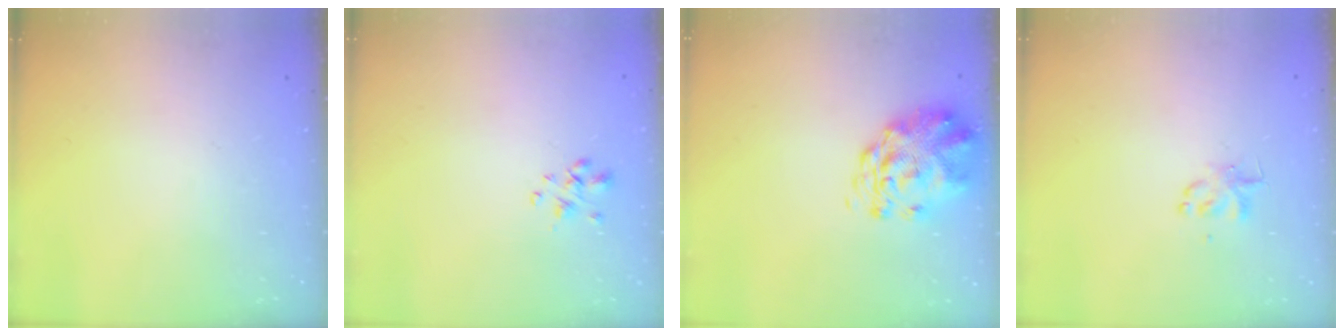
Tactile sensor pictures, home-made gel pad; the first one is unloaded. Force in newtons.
{"total": 1.9, "press": 1.7, "slide": 0.8}
{"total": 2.9, "press": 2.7, "slide": 1.1}
{"total": 2.6, "press": 2.6, "slide": 0.3}